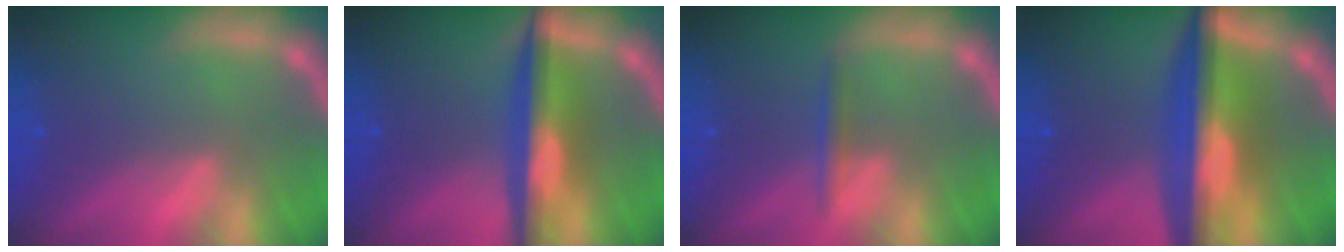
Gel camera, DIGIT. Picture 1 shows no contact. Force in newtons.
{"total": 6.6}
{"total": 1.4}
{"total": 10.0}